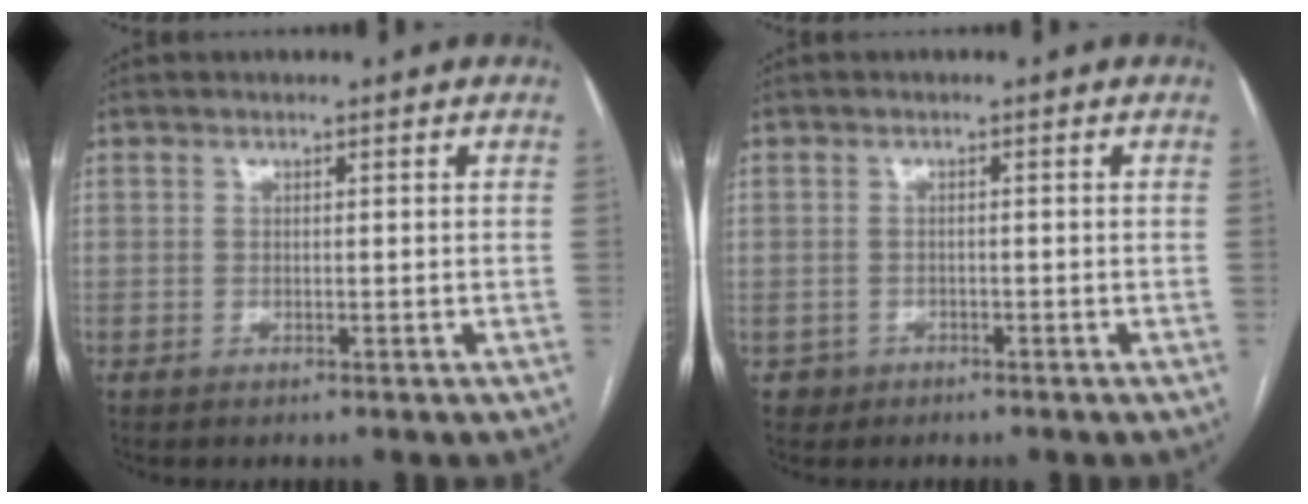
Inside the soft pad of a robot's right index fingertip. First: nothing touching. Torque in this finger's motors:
{"motor_torque": [-0.42, 0.30, -1.05, -0.21]}